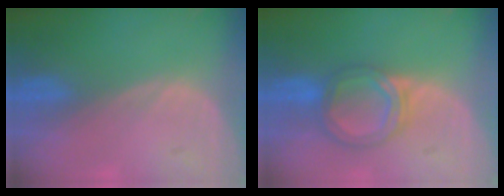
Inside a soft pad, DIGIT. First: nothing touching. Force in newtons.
{"total": 6.3, "press": 5.8, "slide": 2.6}